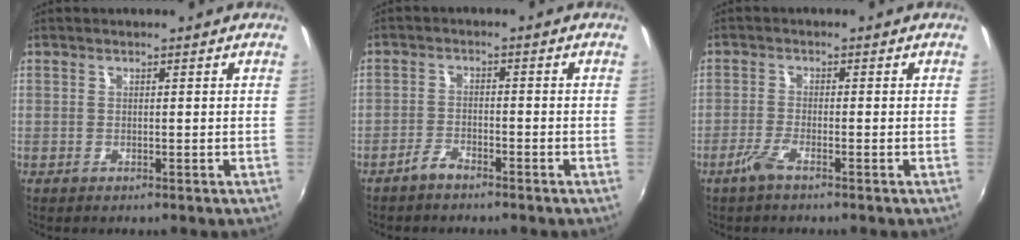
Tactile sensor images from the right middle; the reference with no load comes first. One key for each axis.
{"total": 2.7, "fx": -2.4, "fy": 0.8, "fz": 1.0, "tx": -0.033, "ty": 0.003, "tz": -0.046}
{"total": 2.9, "fx": -2.1, "fy": 0.2, "fz": 2.0, "tx": -0.055, "ty": -0.004, "tz": -0.044}